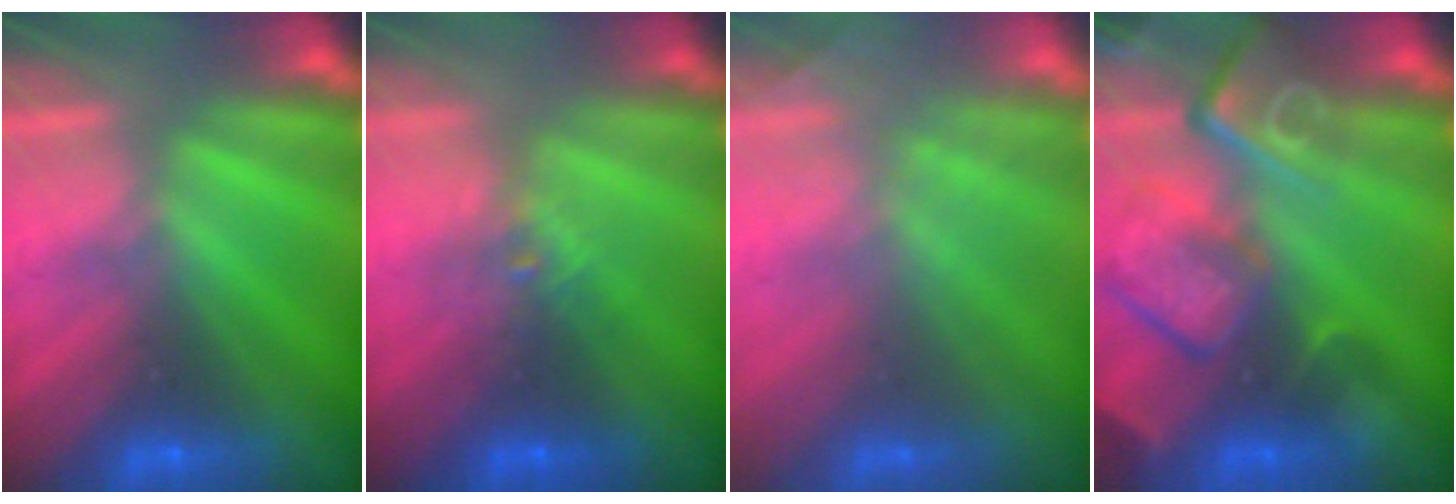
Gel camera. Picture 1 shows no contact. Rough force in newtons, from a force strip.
{"total": 2.1}
{"total": 1.8}
{"total": 8.6}